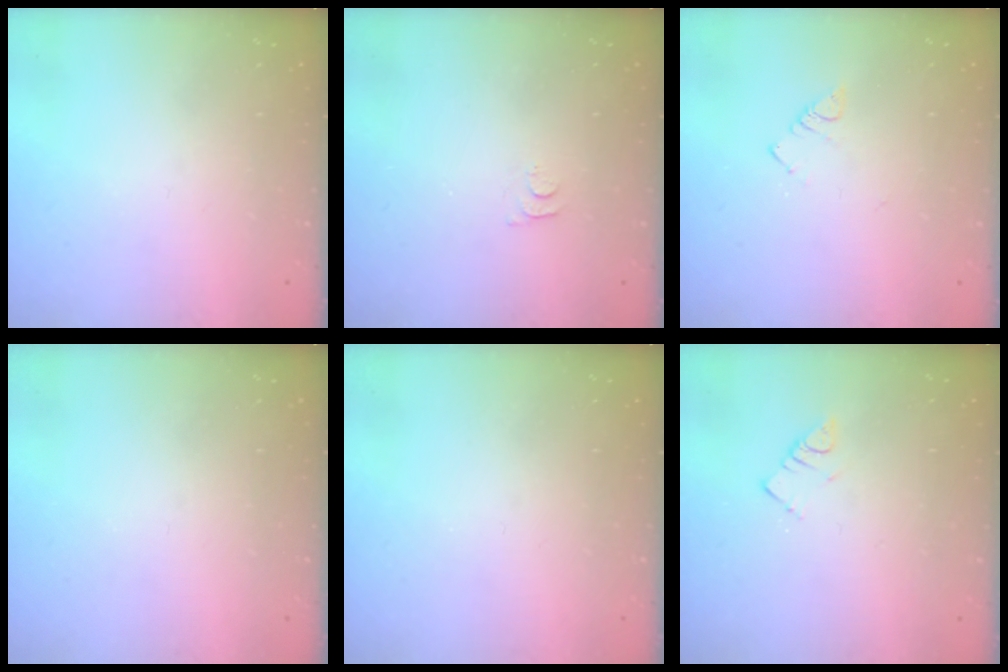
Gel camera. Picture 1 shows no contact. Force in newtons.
{"total": 4.4, "press": 4.4, "slide": 0.4}
{"total": 2.7, "press": 2.7, "slide": 0.4}
{"total": 0.0}
{"total": 0.0}
{"total": 3.2, "press": 3.1, "slide": 0.5}